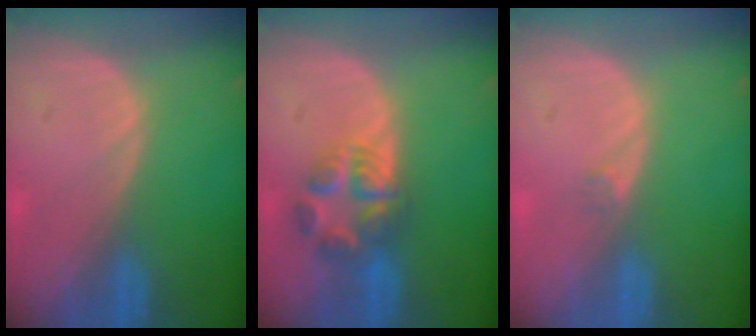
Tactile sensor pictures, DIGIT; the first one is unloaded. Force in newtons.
{"total": 5.9, "press": 5.8, "slide": 0.6}
{"total": 0.8, "press": 0.7, "slide": 0.4}